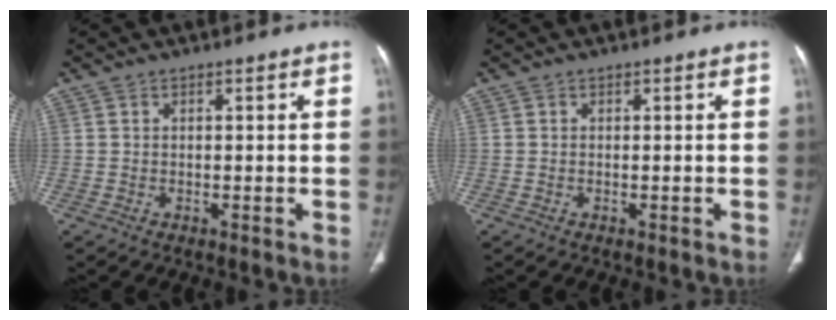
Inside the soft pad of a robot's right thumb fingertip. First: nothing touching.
{"total": 0.0}